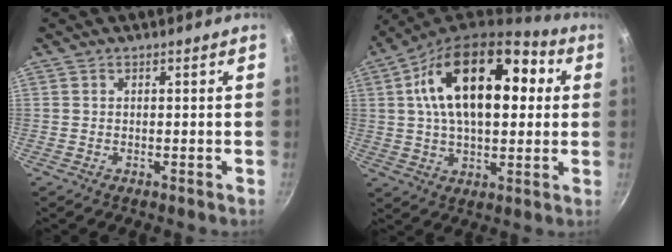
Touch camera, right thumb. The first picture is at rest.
{"total": 23.3, "force": [5.1, 12.6, 18.9], "torque": [-0.297, 0.024, 0.071]}